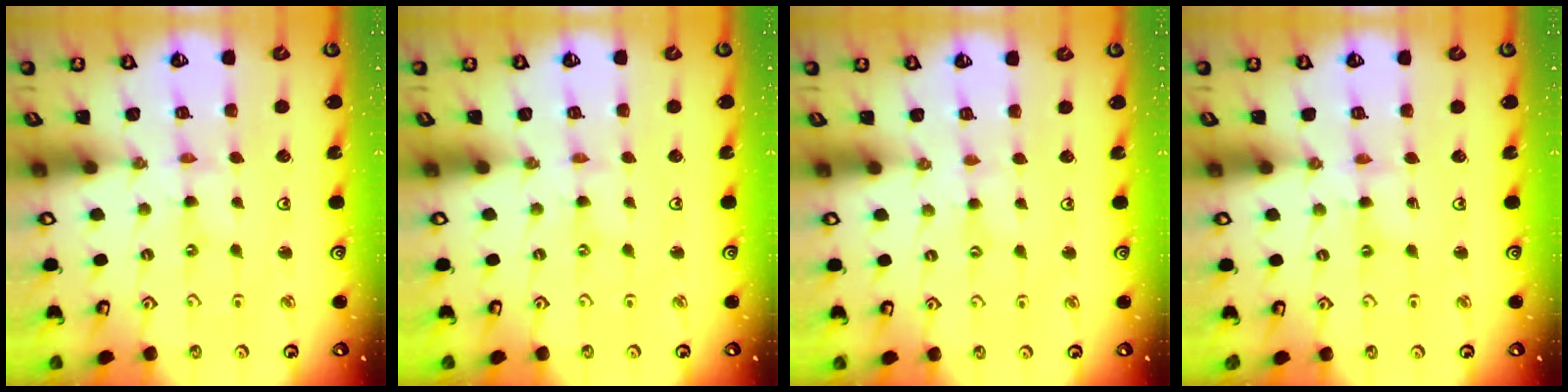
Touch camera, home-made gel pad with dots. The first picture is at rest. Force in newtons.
{"total": 0.0}
{"total": 1.3, "press": 1.3, "slide": 0.3}
{"total": 2.6, "press": 2.6, "slide": 0.4}